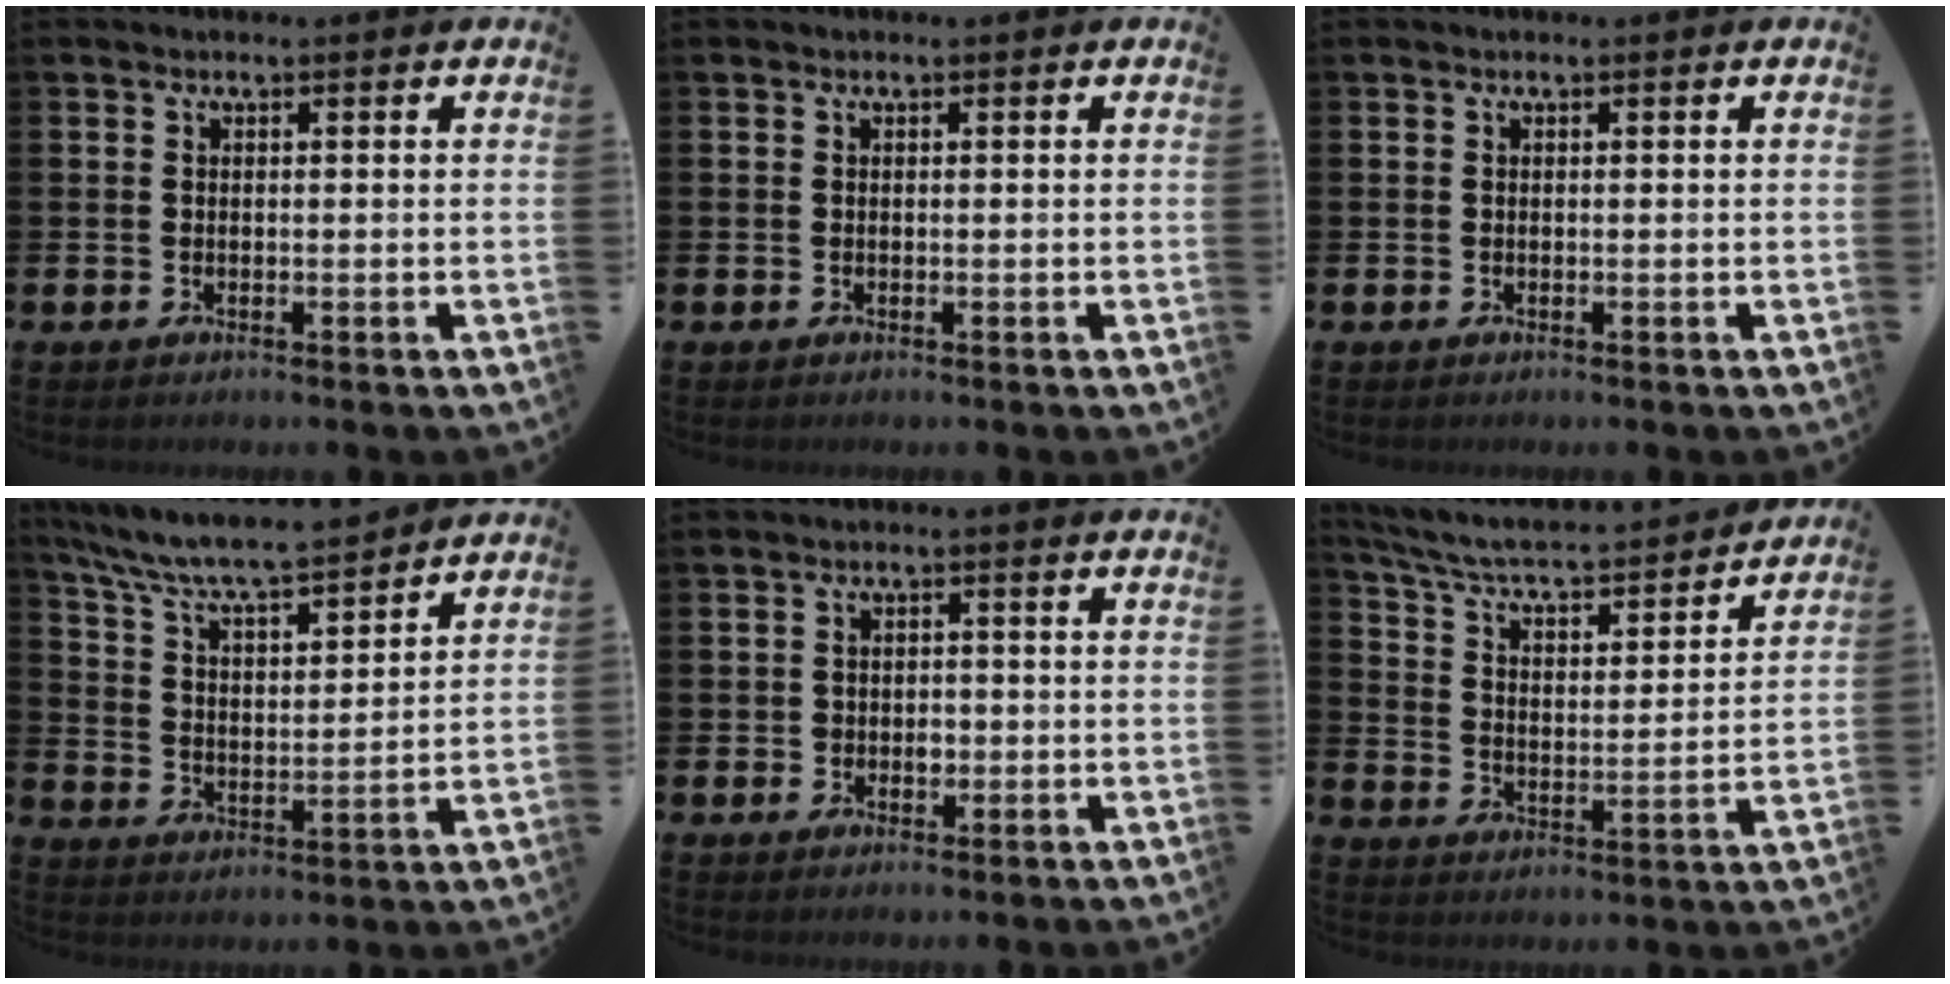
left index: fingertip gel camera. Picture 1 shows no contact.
{"total": 0.0}
{"total": 0.0}
{"total": 7.7, "force": [7.3, 0.5, 2.3], "torque": [-0.081, -0.055, 0.126]}
{"total": 1.7, "force": [-0.2, 1.5, 0.7], "torque": [0.005, 0.000, -0.011]}
{"total": 6.2, "force": [5.6, 1.0, 2.3], "torque": [-0.075, -0.045, 0.089]}